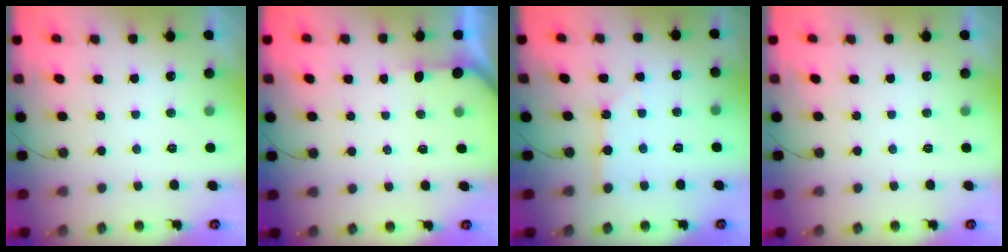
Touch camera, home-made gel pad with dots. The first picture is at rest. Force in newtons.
{"total": 2.4, "press": 2.4, "slide": 0.3}
{"total": 2.5, "press": 2.5, "slide": 0.3}
{"total": 0.0}